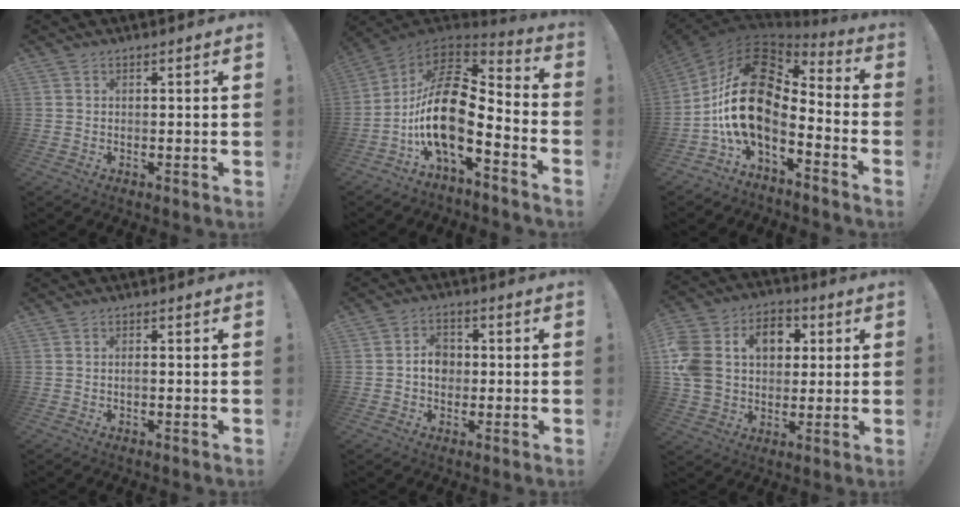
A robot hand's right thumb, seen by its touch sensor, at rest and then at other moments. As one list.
[{"total": 18.9, "force": [-2.9, 8.0, 16.9], "torque": [-0.340, 0.007, -0.052]}, {"total": 20.2, "force": [0.5, 10.6, 17.2], "torque": [-0.337, 0.001, 0.012]}, {"total": 1.1, "force": [-0.5, 0.2, 0.9], "torque": [-0.023, 0.003, -0.009]}, {"total": 5.8, "force": [-0.4, 4.6, 3.5], "torque": [-0.050, 0.008, -0.009]}, {"total": 17.6, "force": [4.1, 13.8, 10.2], "torque": [-0.177, 0.004, 0.080]}]